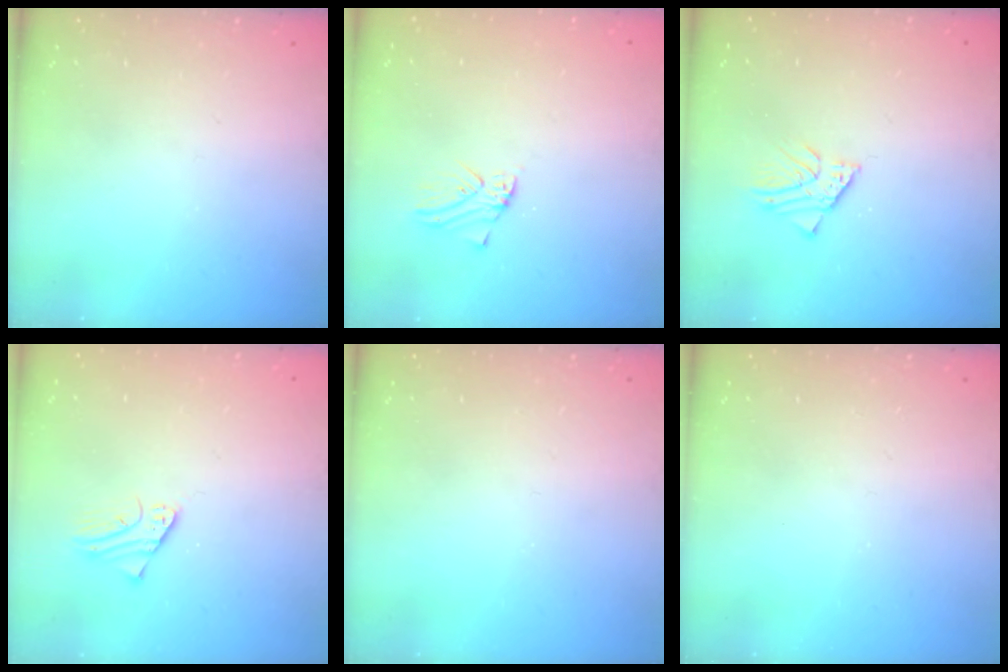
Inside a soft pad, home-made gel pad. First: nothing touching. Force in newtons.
{"total": 0.8, "press": 0.8, "slide": 0.2}
{"total": 1.4, "press": 1.4, "slide": 0.0}
{"total": 1.9, "press": 1.9, "slide": 0.1}
{"total": 0.0}
{"total": 0.0}